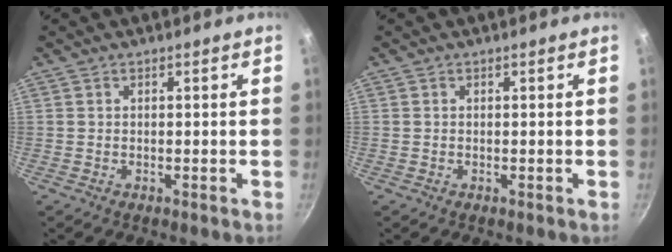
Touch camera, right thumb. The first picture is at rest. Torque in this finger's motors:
{"motor_torque": [0.06, -0.18, -0.19, 0.21, -0.03]}